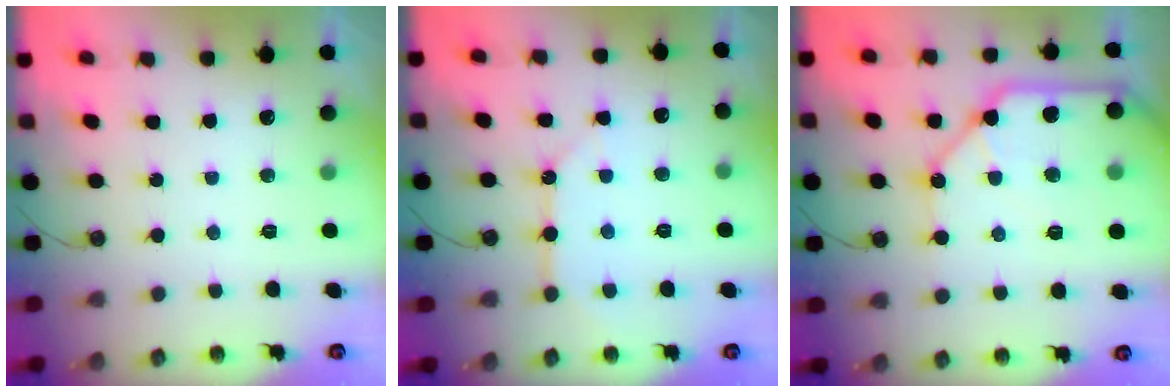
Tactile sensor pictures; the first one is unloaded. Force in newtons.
{"total": 9.6, "press": 9.5, "slide": 0.9}
{"total": 15.0, "press": 14.9, "slide": 2.0}